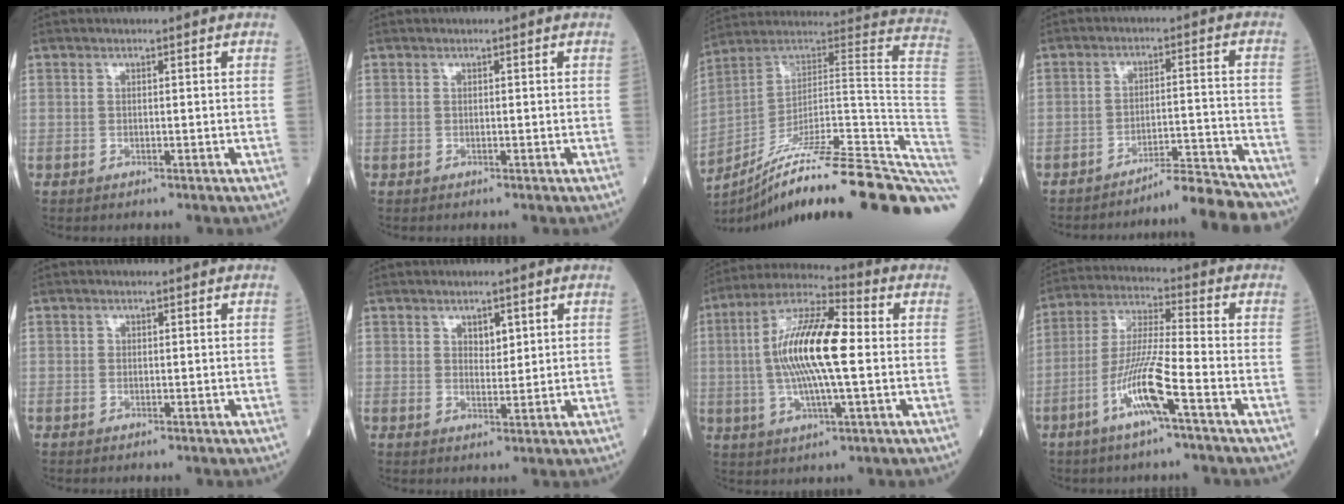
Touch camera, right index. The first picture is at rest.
{"total": 0.0}
{"total": 33.1, "force": [-23.2, 0.4, 23.6], "torque": [-0.199, 0.008, -0.342]}
{"total": 11.4, "force": [-11.2, -0.7, 2.0], "torque": [-0.004, 0.021, -0.161]}
{"total": 0.0}
{"total": 2.5, "force": [1.3, 1.3, 1.7], "torque": [-0.024, -0.003, 0.022]}
{"total": 14.8, "force": [0.3, 2.9, 14.6], "torque": [-0.287, 0.014, -0.002]}
{"total": 10.3, "force": [-4.9, -0.1, 9.0], "torque": [-0.181, -0.003, -0.097]}